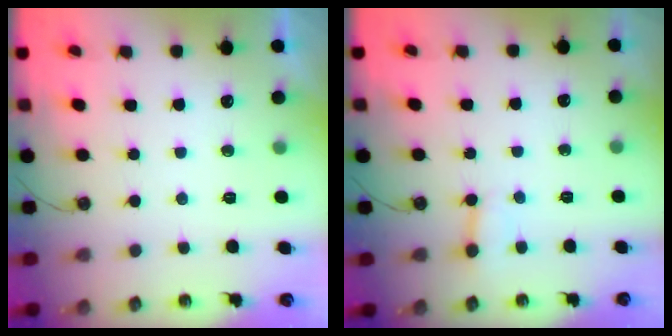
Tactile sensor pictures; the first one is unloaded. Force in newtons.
{"total": 2.7, "press": 2.7, "slide": 0.2}